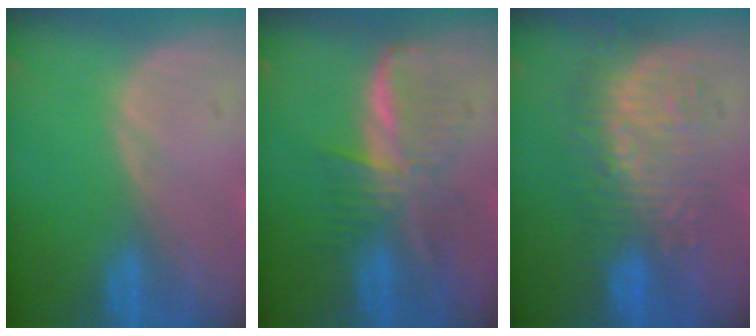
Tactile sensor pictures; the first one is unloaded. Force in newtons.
{"total": 6.2, "press": 6.1, "slide": 0.6}
{"total": 8.9, "press": 8.7, "slide": 2.0}